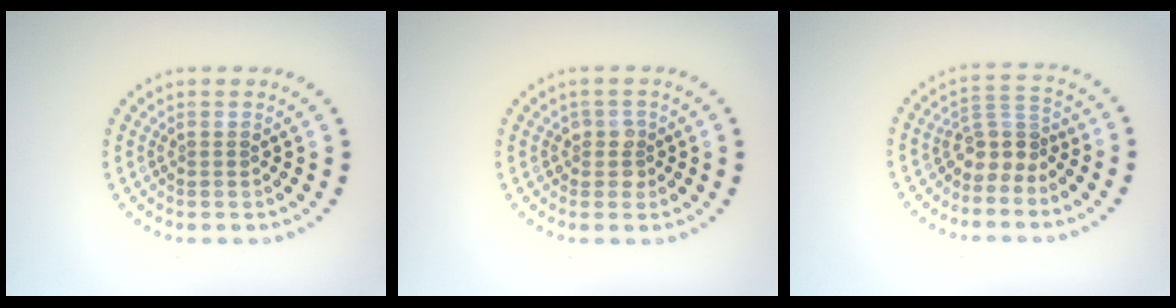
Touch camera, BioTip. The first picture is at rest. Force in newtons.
{"total": 1.6, "press": 1.4, "slide": 0.7}
{"total": 2.9, "press": 2.1, "slide": 2.0}